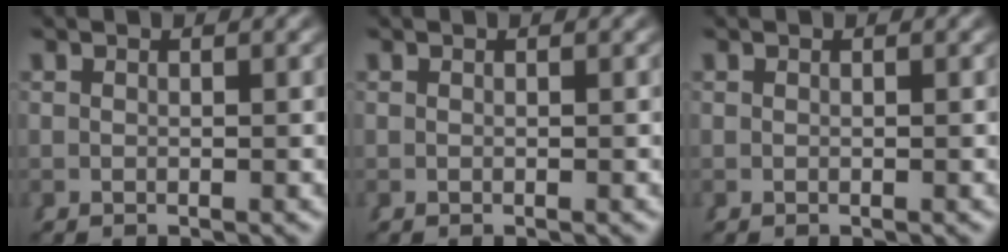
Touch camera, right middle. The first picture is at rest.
{"total": 0.0}
{"total": 0.0}